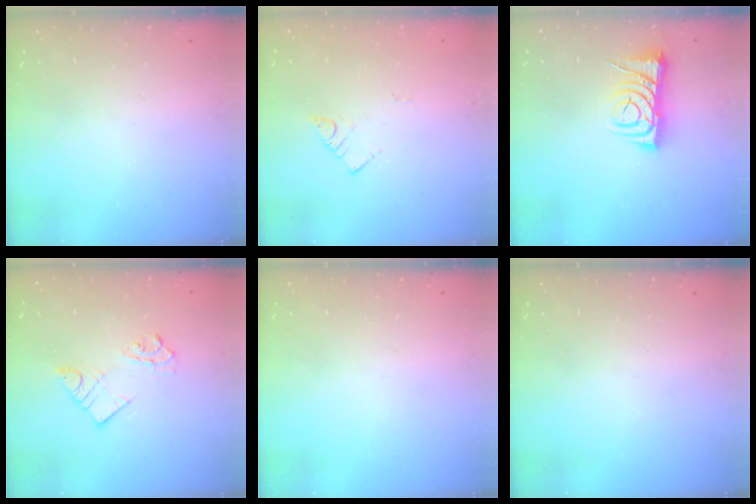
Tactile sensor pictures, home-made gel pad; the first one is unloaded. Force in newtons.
{"total": 2.9, "press": 2.9, "slide": 0.3}
{"total": 7.1, "press": 7.1, "slide": 1.0}
{"total": 7.1, "press": 7.1, "slide": 0.2}
{"total": 0.0}
{"total": 0.0}